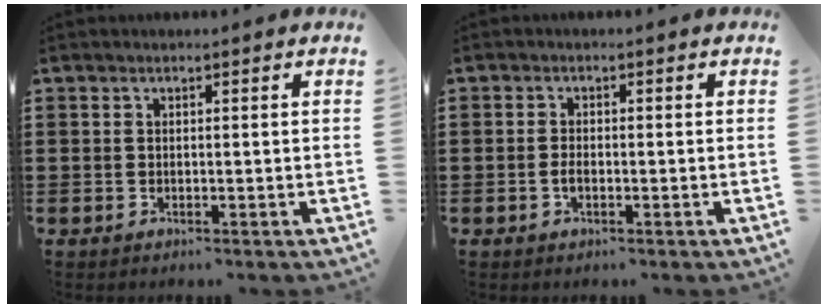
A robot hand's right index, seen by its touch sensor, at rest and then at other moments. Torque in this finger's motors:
{"motor_torque": [0.73, 0.73, 0.10, 0.01]}